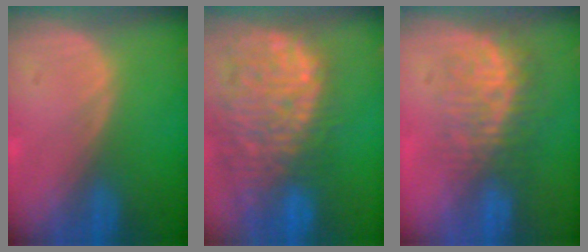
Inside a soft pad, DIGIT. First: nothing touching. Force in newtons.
{"total": 14.0, "press": 11.7, "slide": 7.7}
{"total": 7.6, "press": 7.3, "slide": 2.2}